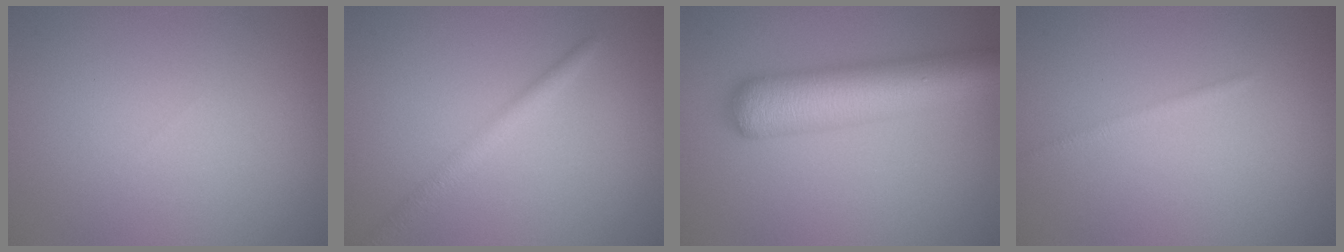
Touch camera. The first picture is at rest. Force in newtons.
{"total": 2.2, "press": 2.2, "slide": 0.1}
{"total": 8.4, "press": 8.4, "slide": 0.3}
{"total": 0.5, "press": 0.5, "slide": 0.1}